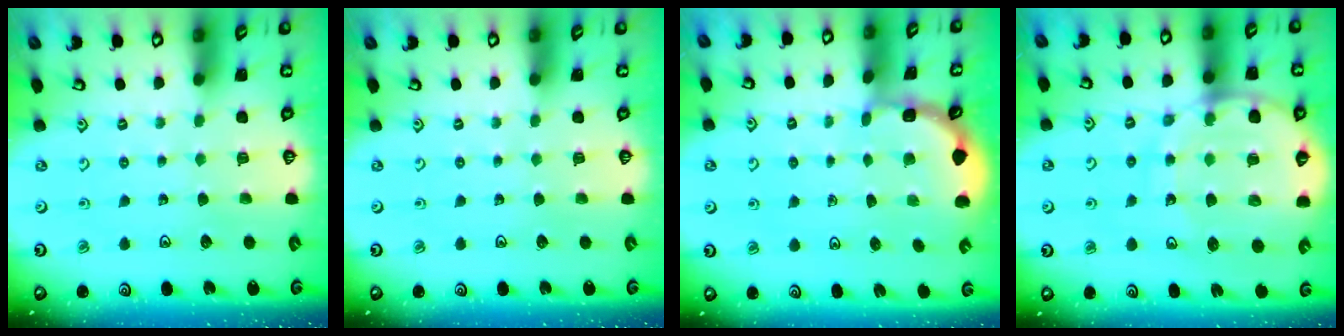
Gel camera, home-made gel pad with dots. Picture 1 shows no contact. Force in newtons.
{"total": 0.0}
{"total": 2.1, "press": 2.1, "slide": 0.1}
{"total": 14.4, "press": 14.1, "slide": 3.2}